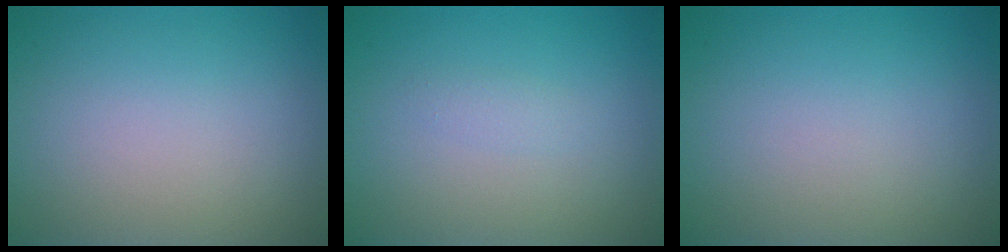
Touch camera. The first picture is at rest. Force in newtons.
{"total": 0.8, "press": 0.8, "slide": 0.1}
{"total": 0.0}